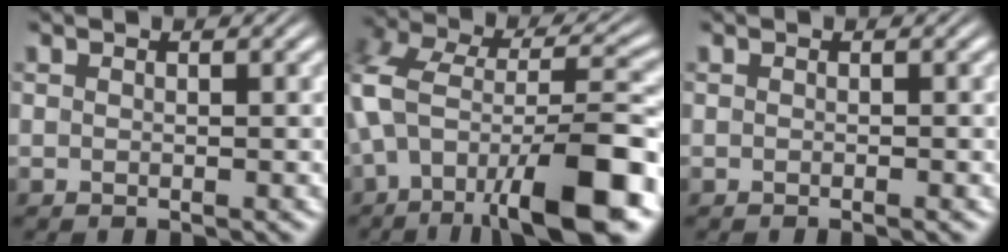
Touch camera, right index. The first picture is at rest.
{"total": 10.4, "force": [-2.8, 4.9, 8.7], "torque": [-0.162, -0.025, -0.027]}
{"total": 0.5, "force": [-0.4, -0.2, 0.2], "torque": [0.001, 0.003, -0.008]}